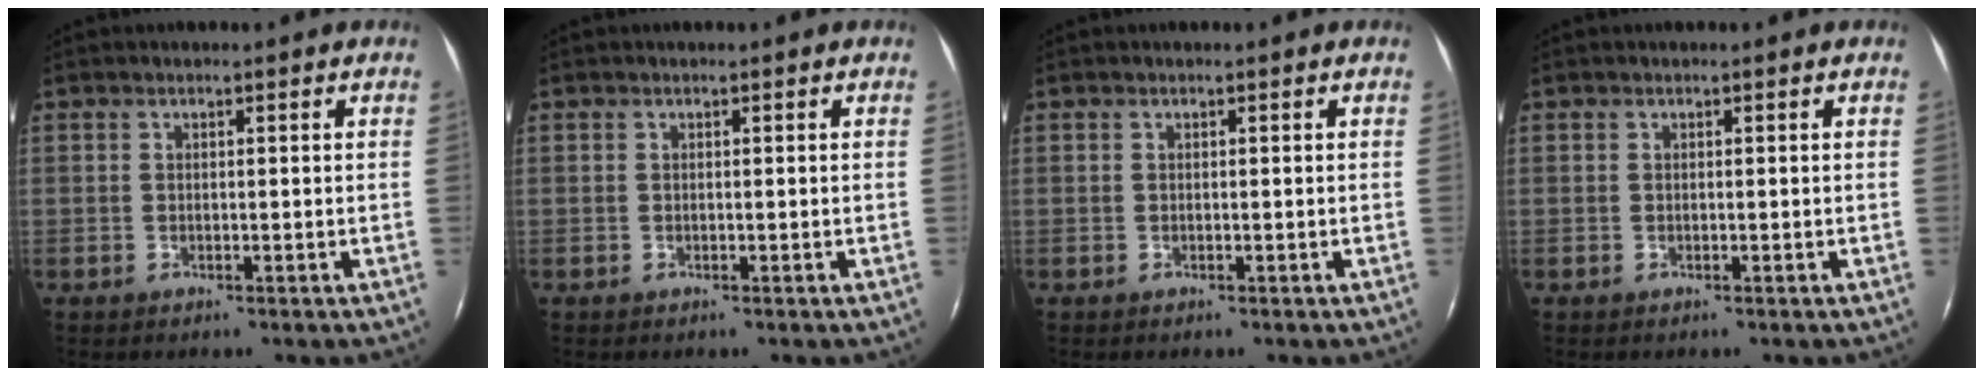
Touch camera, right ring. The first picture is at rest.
{"total": 0.0}
{"total": 0.0}
{"total": 0.0}